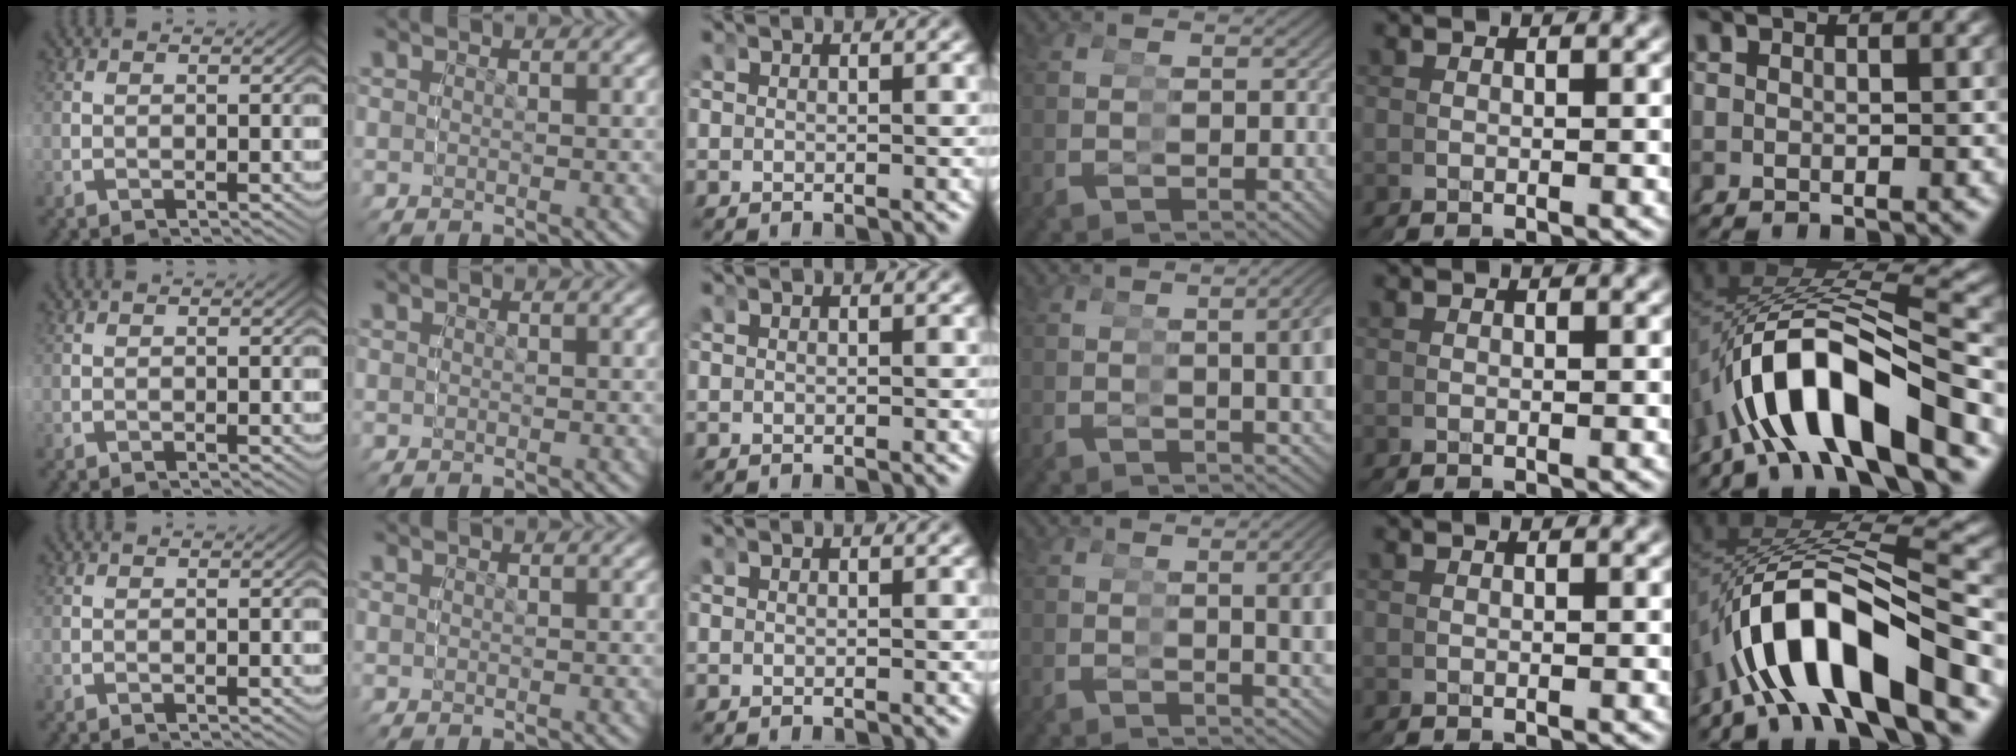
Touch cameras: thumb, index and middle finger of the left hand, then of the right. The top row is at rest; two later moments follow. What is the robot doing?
{"motion": "grasp_and_lifting", "object": "cup"}